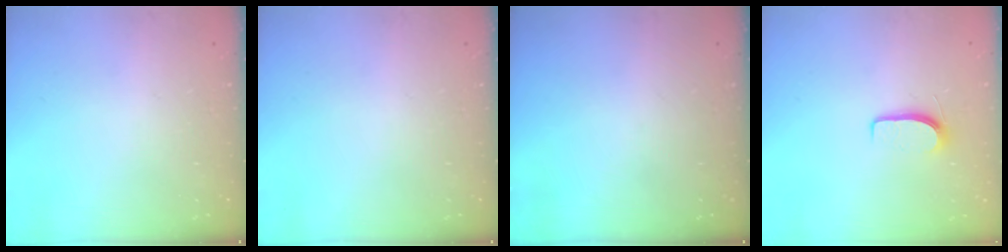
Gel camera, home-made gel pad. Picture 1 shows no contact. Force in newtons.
{"total": 0.0}
{"total": 0.0}
{"total": 6.1, "press": 6.0, "slide": 0.7}